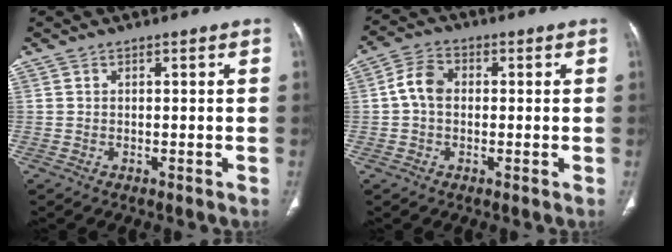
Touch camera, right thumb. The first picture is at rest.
{"total": 5.7, "force": [0.1, 4.2, 3.8], "torque": [-0.065, 0.017, -0.007]}